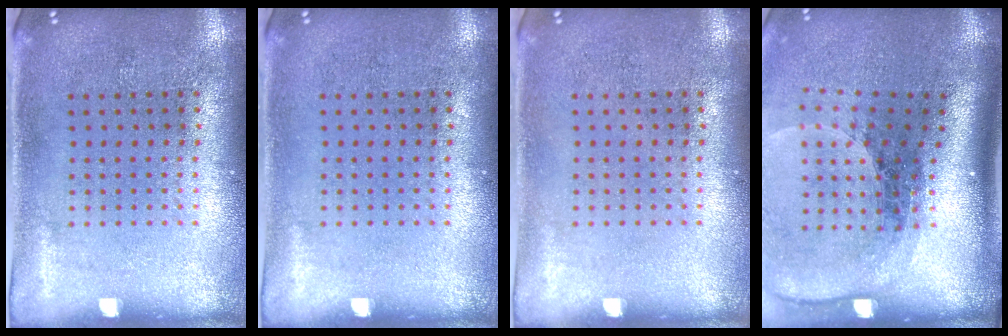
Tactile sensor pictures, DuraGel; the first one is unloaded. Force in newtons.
{"total": 0.0}
{"total": 0.0}
{"total": 2.6, "press": 1.9, "slide": 1.8}